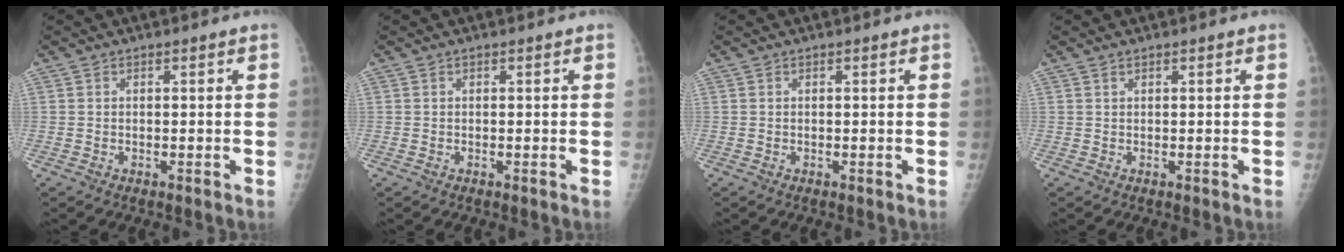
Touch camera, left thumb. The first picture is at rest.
{"total": 0.0}
{"total": 0.0}
{"total": 0.5, "force": [0.5, 0.1, 0.2], "torque": [-0.002, 0.004, 0.010]}